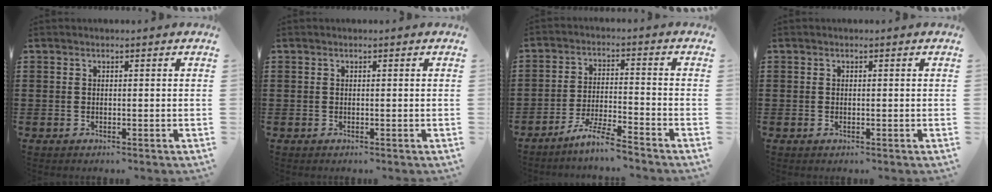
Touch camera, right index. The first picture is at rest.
{"total": 0.0}
{"total": 5.7, "force": [-5.2, -0.3, 2.4], "torque": [-0.054, -0.011, -0.100]}
{"total": 0.0}